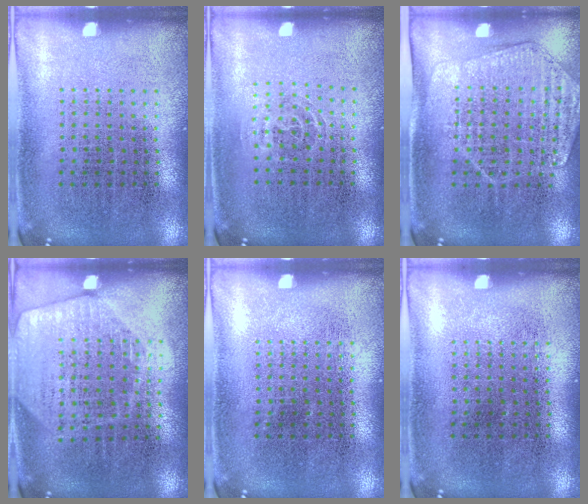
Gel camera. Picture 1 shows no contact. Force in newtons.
{"total": 0.9, "press": 0.5, "slide": 0.8}
{"total": 1.5, "press": 1.4, "slide": 0.3}
{"total": 1.7, "press": 1.6, "slide": 0.7}
{"total": 0.0}
{"total": 0.0}